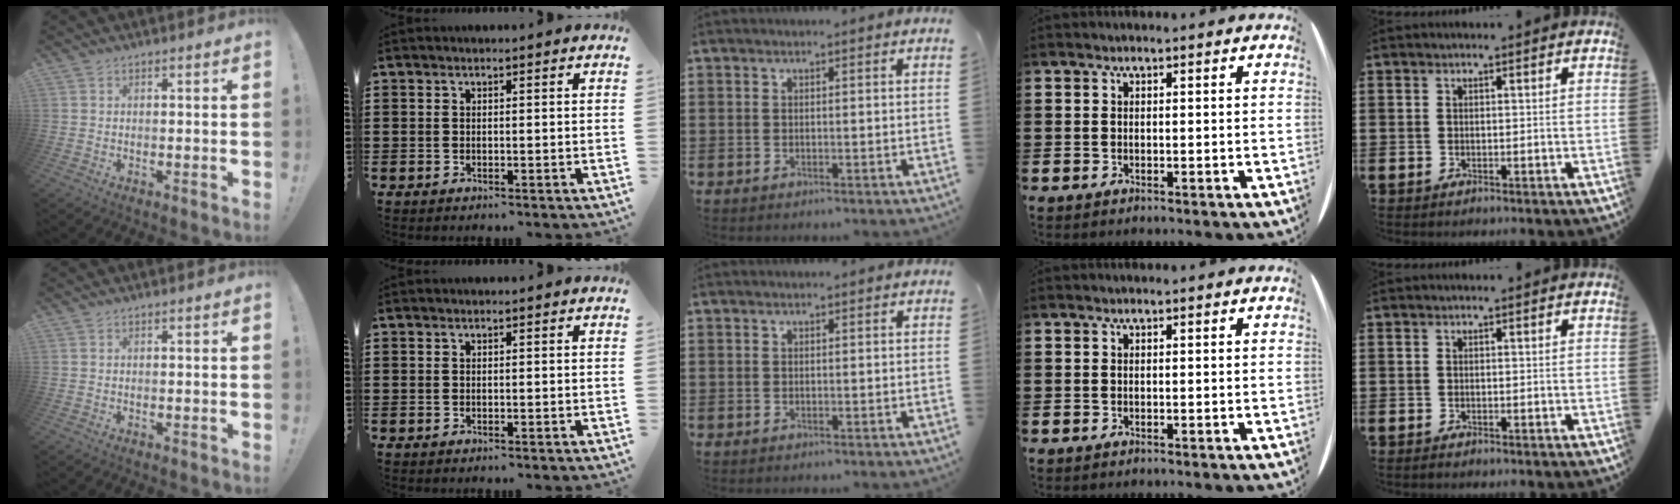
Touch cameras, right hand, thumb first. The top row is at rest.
{}